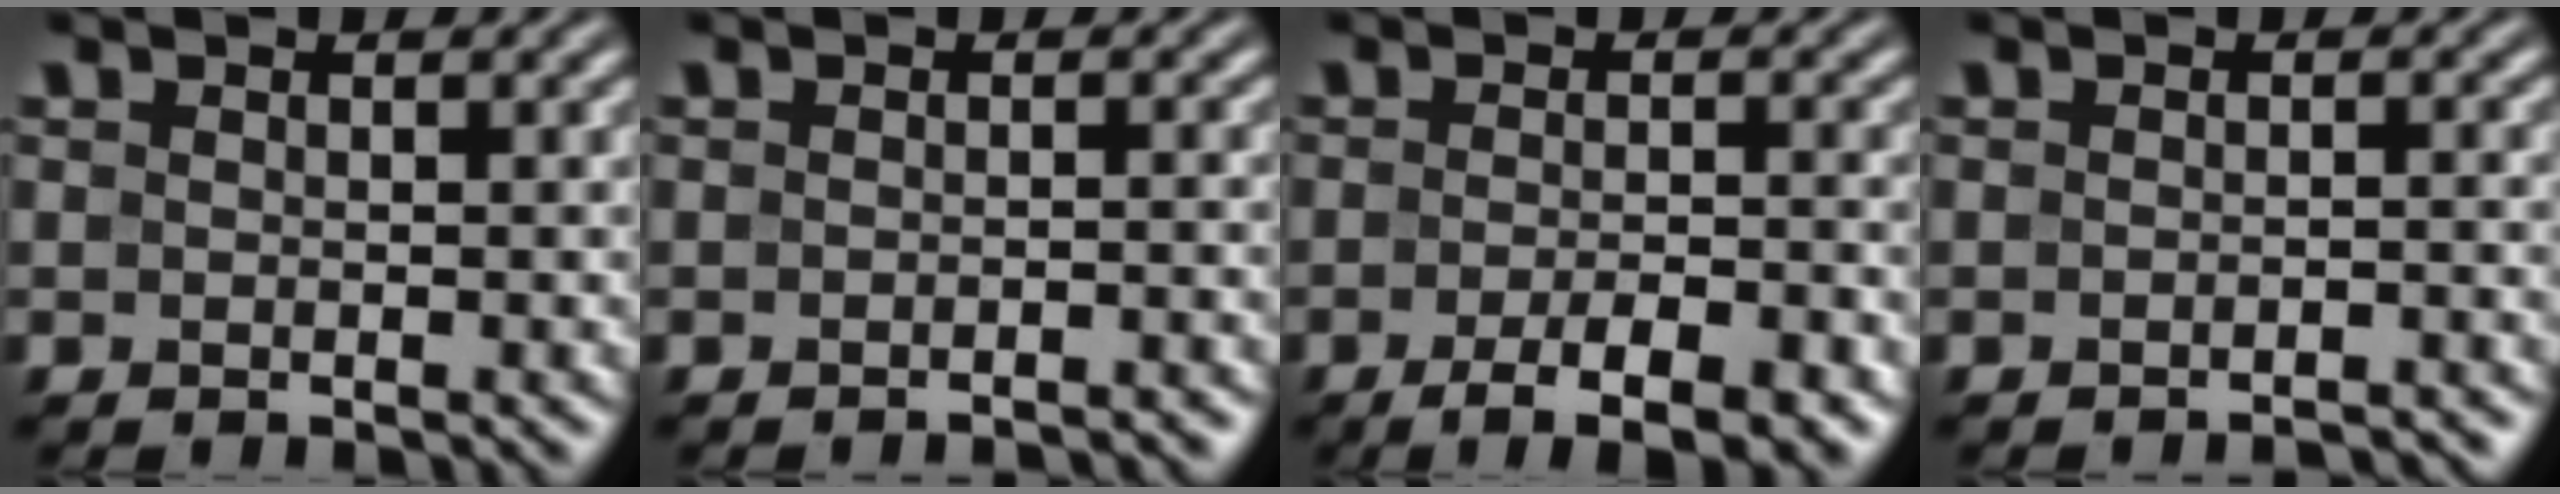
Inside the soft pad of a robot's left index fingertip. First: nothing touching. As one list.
[{"total": 2.3, "force": [-2.1, 0.3, 0.9], "torque": [0.002, 0.008, -0.026]}, {"total": 5.2, "force": [-2.9, 1.3, 4.1], "torque": [-0.065, -0.001, -0.044]}, {"total": 2.3, "force": [-2.2, 0.3, 0.7], "torque": [0.002, 0.008, -0.027]}]